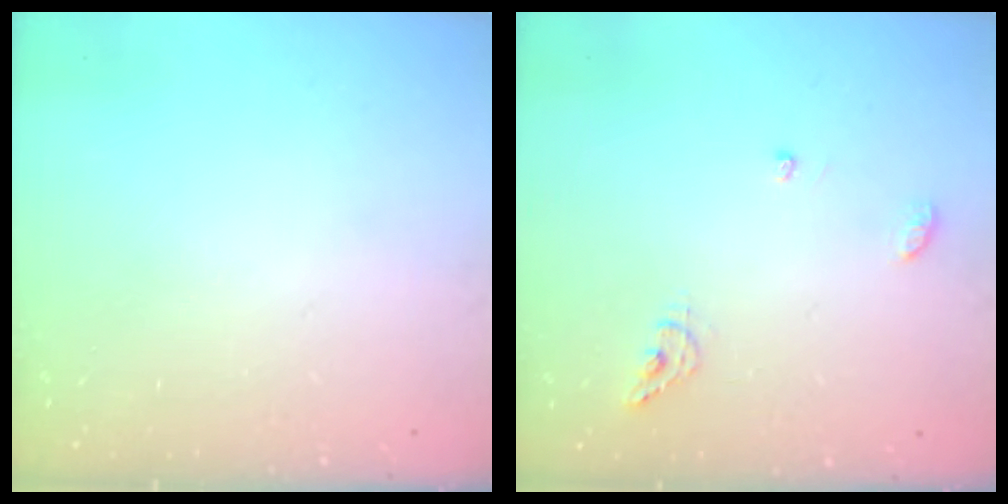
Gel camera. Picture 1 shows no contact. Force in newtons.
{"total": 6.8, "press": 6.8, "slide": 0.5}